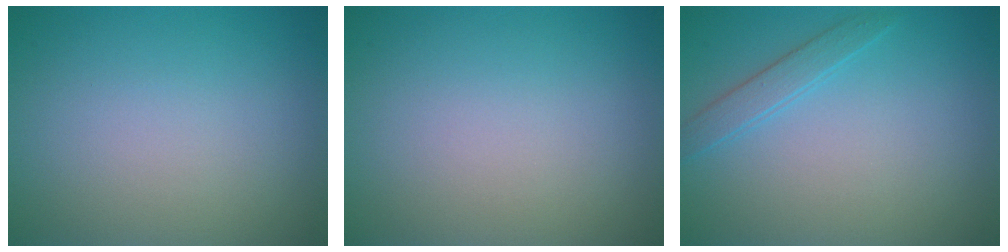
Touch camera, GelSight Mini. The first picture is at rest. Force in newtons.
{"total": 0.0}
{"total": 1.6, "press": 1.6, "slide": 0.1}